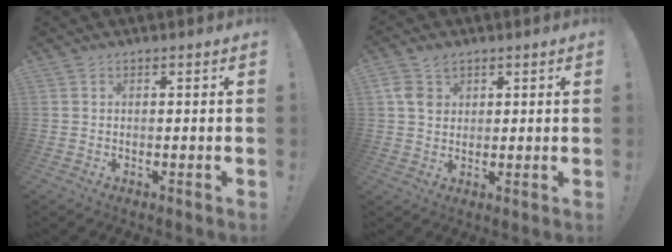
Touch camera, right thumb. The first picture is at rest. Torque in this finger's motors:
{"motor_torque": [0.32, 1.04, 0.28, -0.41, 0.21]}